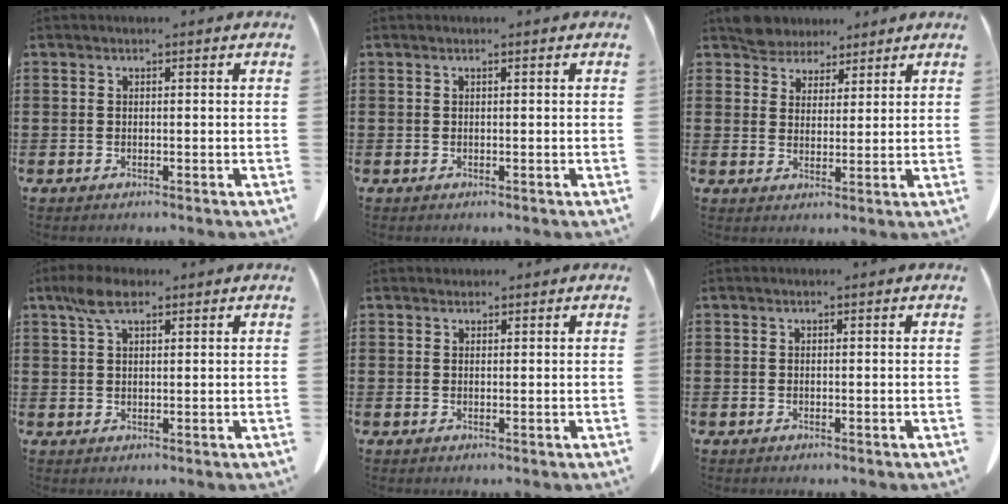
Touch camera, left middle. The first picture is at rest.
{"total": 0.0}
{"total": 4.7, "force": [4.4, 1.8, 0.3], "torque": [-0.024, -0.005, 0.085]}
{"total": 4.7, "force": [2.7, 1.7, 3.5], "torque": [-0.077, 0.005, 0.049]}
{"total": 1.0, "force": [0.9, 0.4, 0.0], "torque": [-0.003, 0.000, 0.018]}
{"total": 0.0}